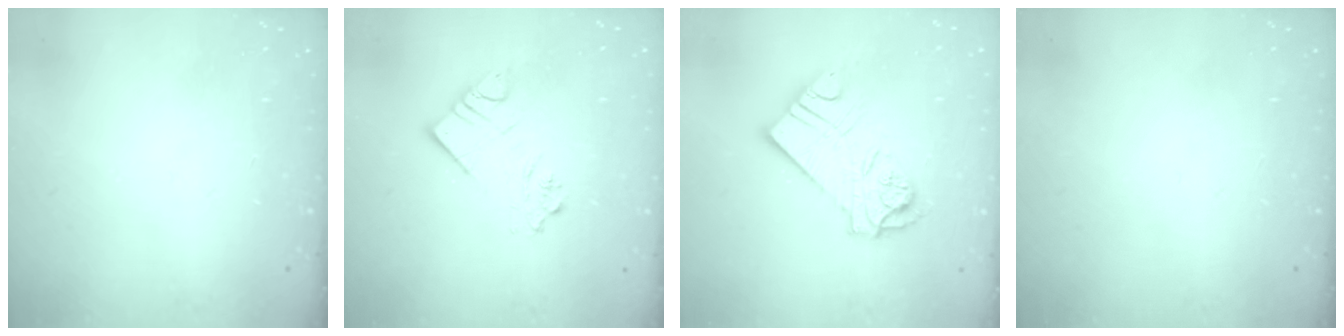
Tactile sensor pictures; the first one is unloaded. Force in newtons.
{"total": 9.8, "press": 9.7, "slide": 0.9}
{"total": 13.1, "press": 13.0, "slide": 1.3}
{"total": 0.0}